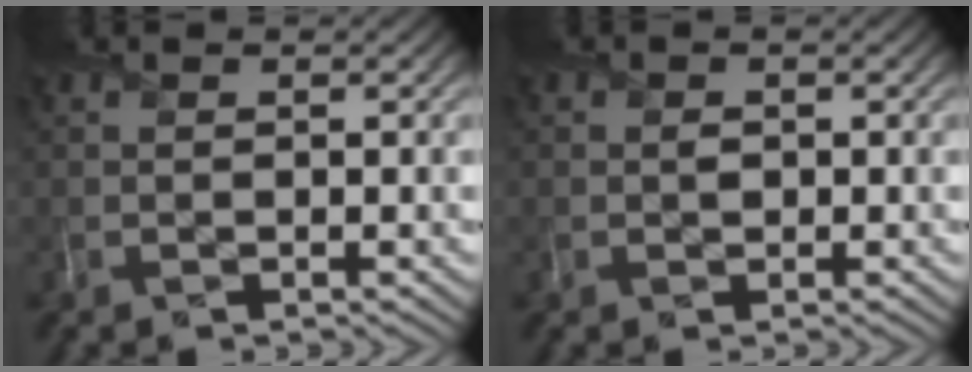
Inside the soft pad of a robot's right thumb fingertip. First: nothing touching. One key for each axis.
{"total": 1.0, "fx": 0.0, "fy": 0.9, "fz": 0.5, "tx": -0.007, "ty": -0.005, "tz": -0.005}